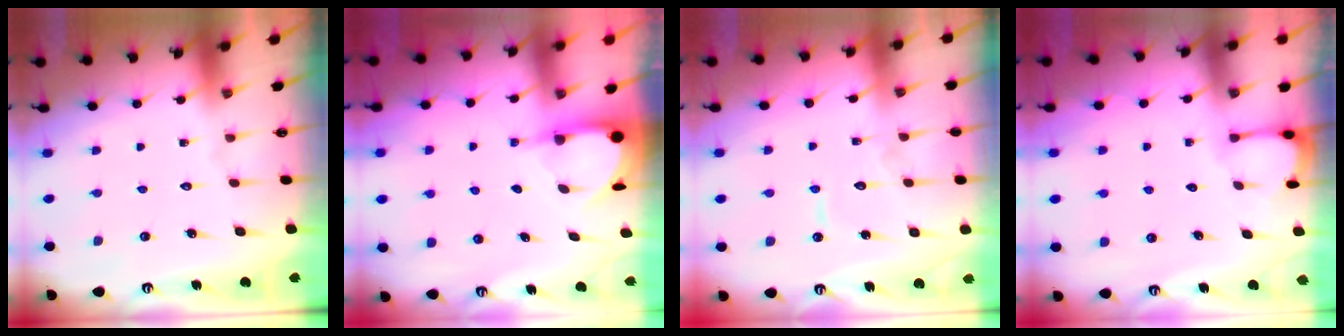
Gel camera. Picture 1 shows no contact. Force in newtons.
{"total": 3.9, "press": 3.9, "slide": 0.3}
{"total": 6.6, "press": 6.5, "slide": 0.6}
{"total": 1.7, "press": 1.7, "slide": 0.1}